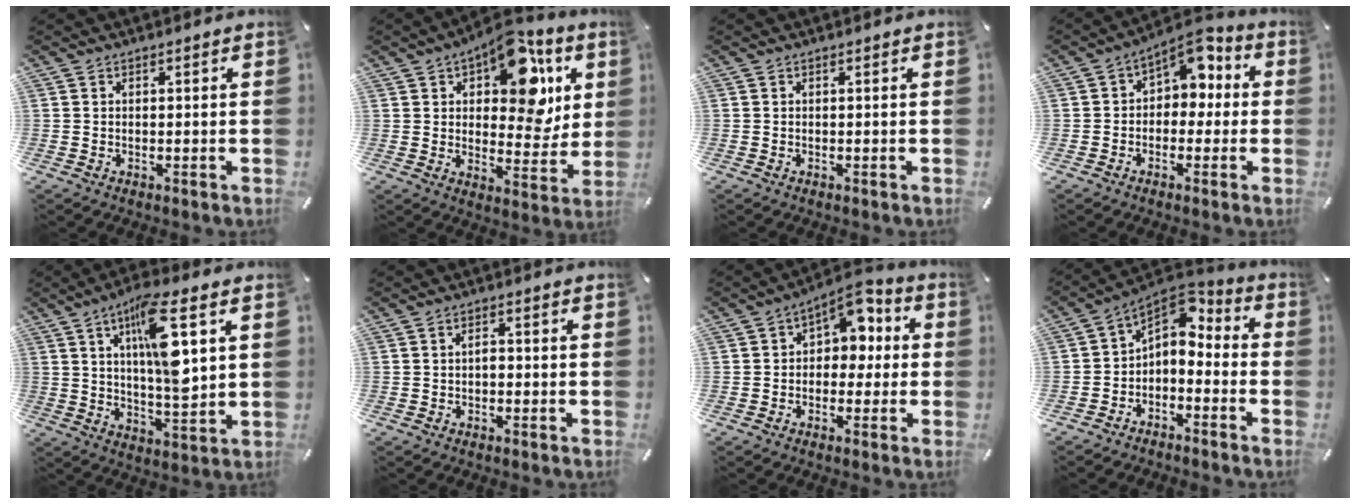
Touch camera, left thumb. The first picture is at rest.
{"total": 17.2, "force": [8.3, 9.8, 11.5], "torque": [-0.147, -0.048, 0.138]}
{"total": 0.0}
{"total": 7.2, "force": [2.8, 5.1, 4.2], "torque": [-0.058, -0.023, 0.045]}
{"total": 14.9, "force": [5.5, 4.4, 13.2], "torque": [-0.221, -0.013, 0.086]}
{"total": 1.8, "force": [-0.4, 1.0, 1.4], "torque": [-0.028, 0.005, -0.009]}
{"total": 8.0, "force": [2.5, 5.6, 5.1], "torque": [-0.066, -0.018, 0.039]}
{"total": 5.2, "force": [0.7, 4.4, 2.7], "torque": [-0.055, -0.015, 0.013]}